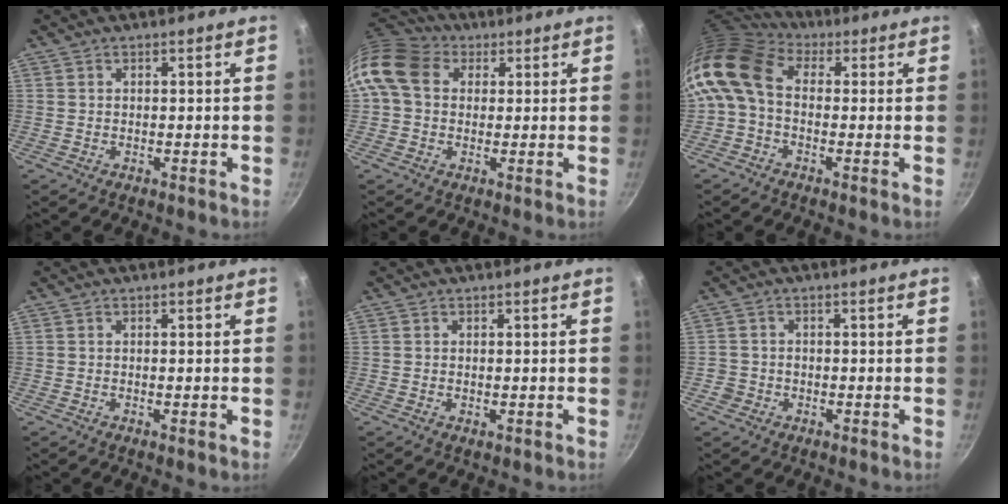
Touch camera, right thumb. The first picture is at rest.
{"total": 12.5, "force": [3.1, 9.8, 7.1], "torque": [-0.127, 0.021, 0.039]}
{"total": 10.4, "force": [0.4, 7.4, 7.3], "torque": [-0.138, 0.025, -0.014]}
{"total": 0.9, "force": [-0.2, 0.1, 0.9], "torque": [-0.016, -0.001, -0.004]}
{"total": 0.8, "force": [-0.1, 0.4, 0.7], "torque": [-0.009, -0.001, -0.002]}
{"total": 2.3, "force": [-1.0, 2.1, 0.5], "torque": [-0.001, 0.012, -0.015]}